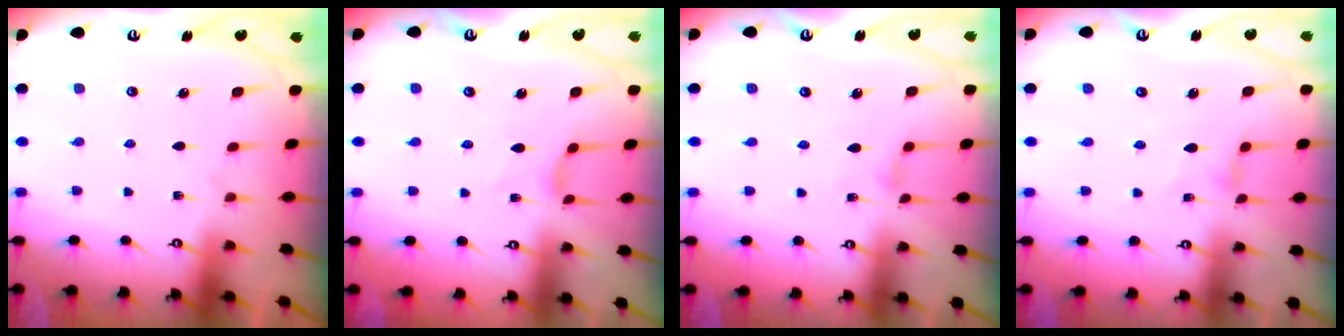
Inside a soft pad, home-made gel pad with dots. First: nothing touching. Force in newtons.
{"total": 2.3, "press": 2.3, "slide": 0.4}
{"total": 1.1, "press": 1.1, "slide": 0.4}
{"total": 2.0, "press": 2.0, "slide": 0.4}